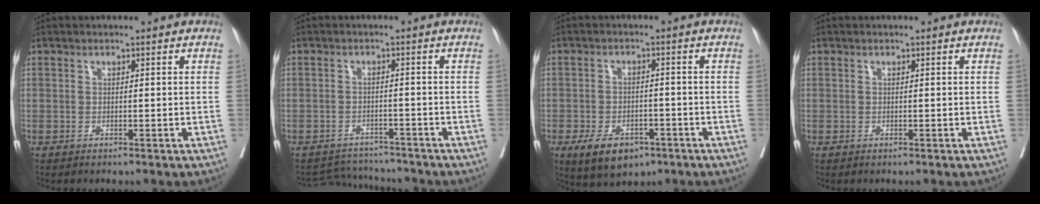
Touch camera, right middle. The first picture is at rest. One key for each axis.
{"total": 5.1, "fx": -5.0, "fy": 0.6, "fz": -0.8, "tx": 0.011, "ty": 0.009, "tz": -0.078}
{"total": 8.1, "fx": -4.8, "fy": 4.5, "fz": 4.7, "tx": -0.074, "ty": -0.002, "tz": -0.071}
{"total": 0.0}